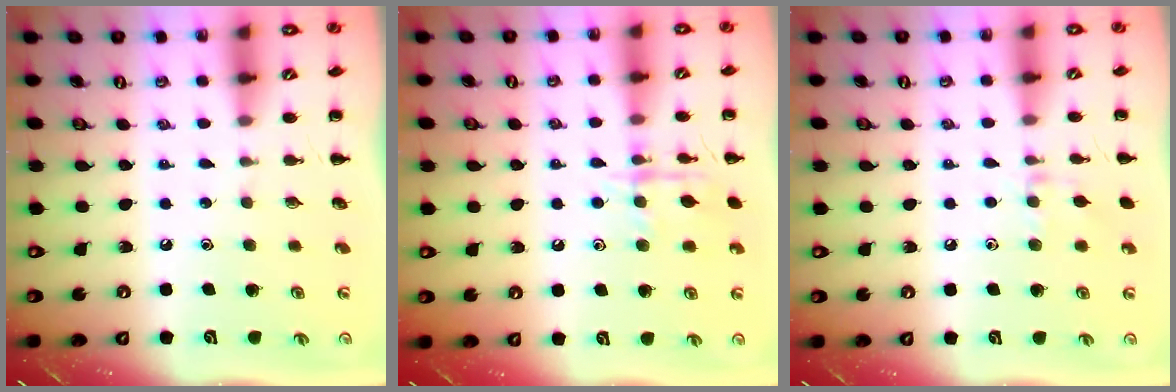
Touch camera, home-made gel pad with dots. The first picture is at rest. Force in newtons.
{"total": 10.7, "press": 10.7, "slide": 0.6}
{"total": 7.0, "press": 6.7, "slide": 1.9}